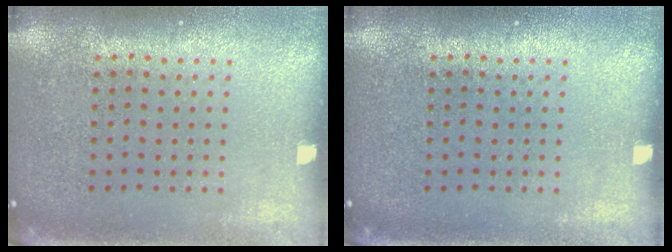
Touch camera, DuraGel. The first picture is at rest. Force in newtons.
{"total": 0.0}